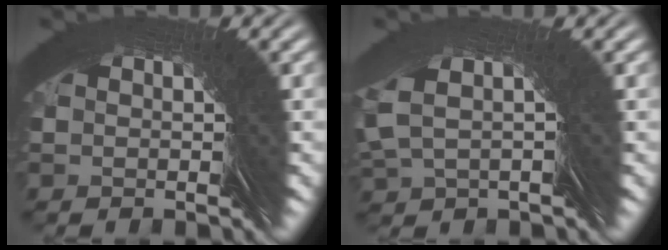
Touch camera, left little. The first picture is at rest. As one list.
[{"total": 2.7, "force": [2.4, -0.1, 1.2], "torque": [-0.033, 0.024, 0.029]}]